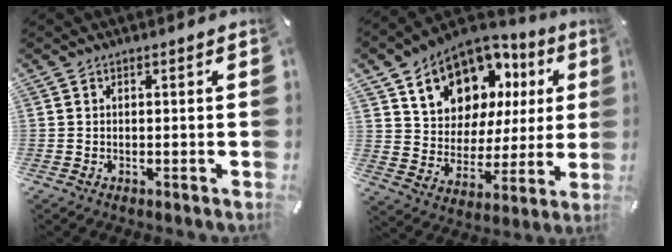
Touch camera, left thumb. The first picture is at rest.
{"total": 14.5, "force": [8.6, 10.6, 4.9], "torque": [-0.095, -0.056, 0.161]}